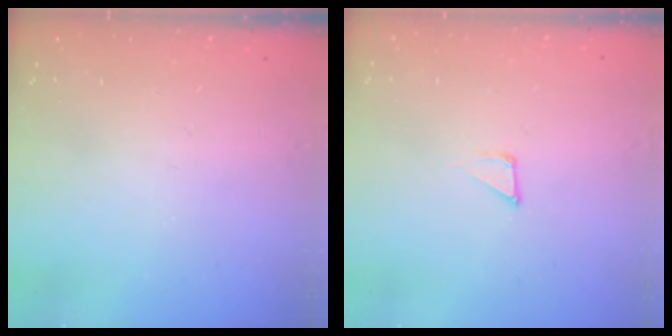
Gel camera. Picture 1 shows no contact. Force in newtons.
{"total": 1.6, "press": 1.6, "slide": 0.1}